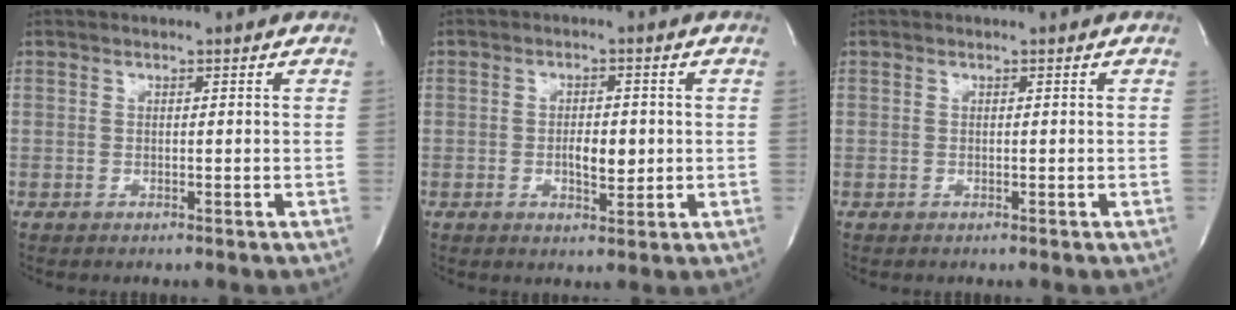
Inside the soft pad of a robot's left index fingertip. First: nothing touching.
{"total": 3.9, "force": [-0.3, 1.7, 3.5], "torque": [-0.058, -0.001, -0.001]}
{"total": 0.0}